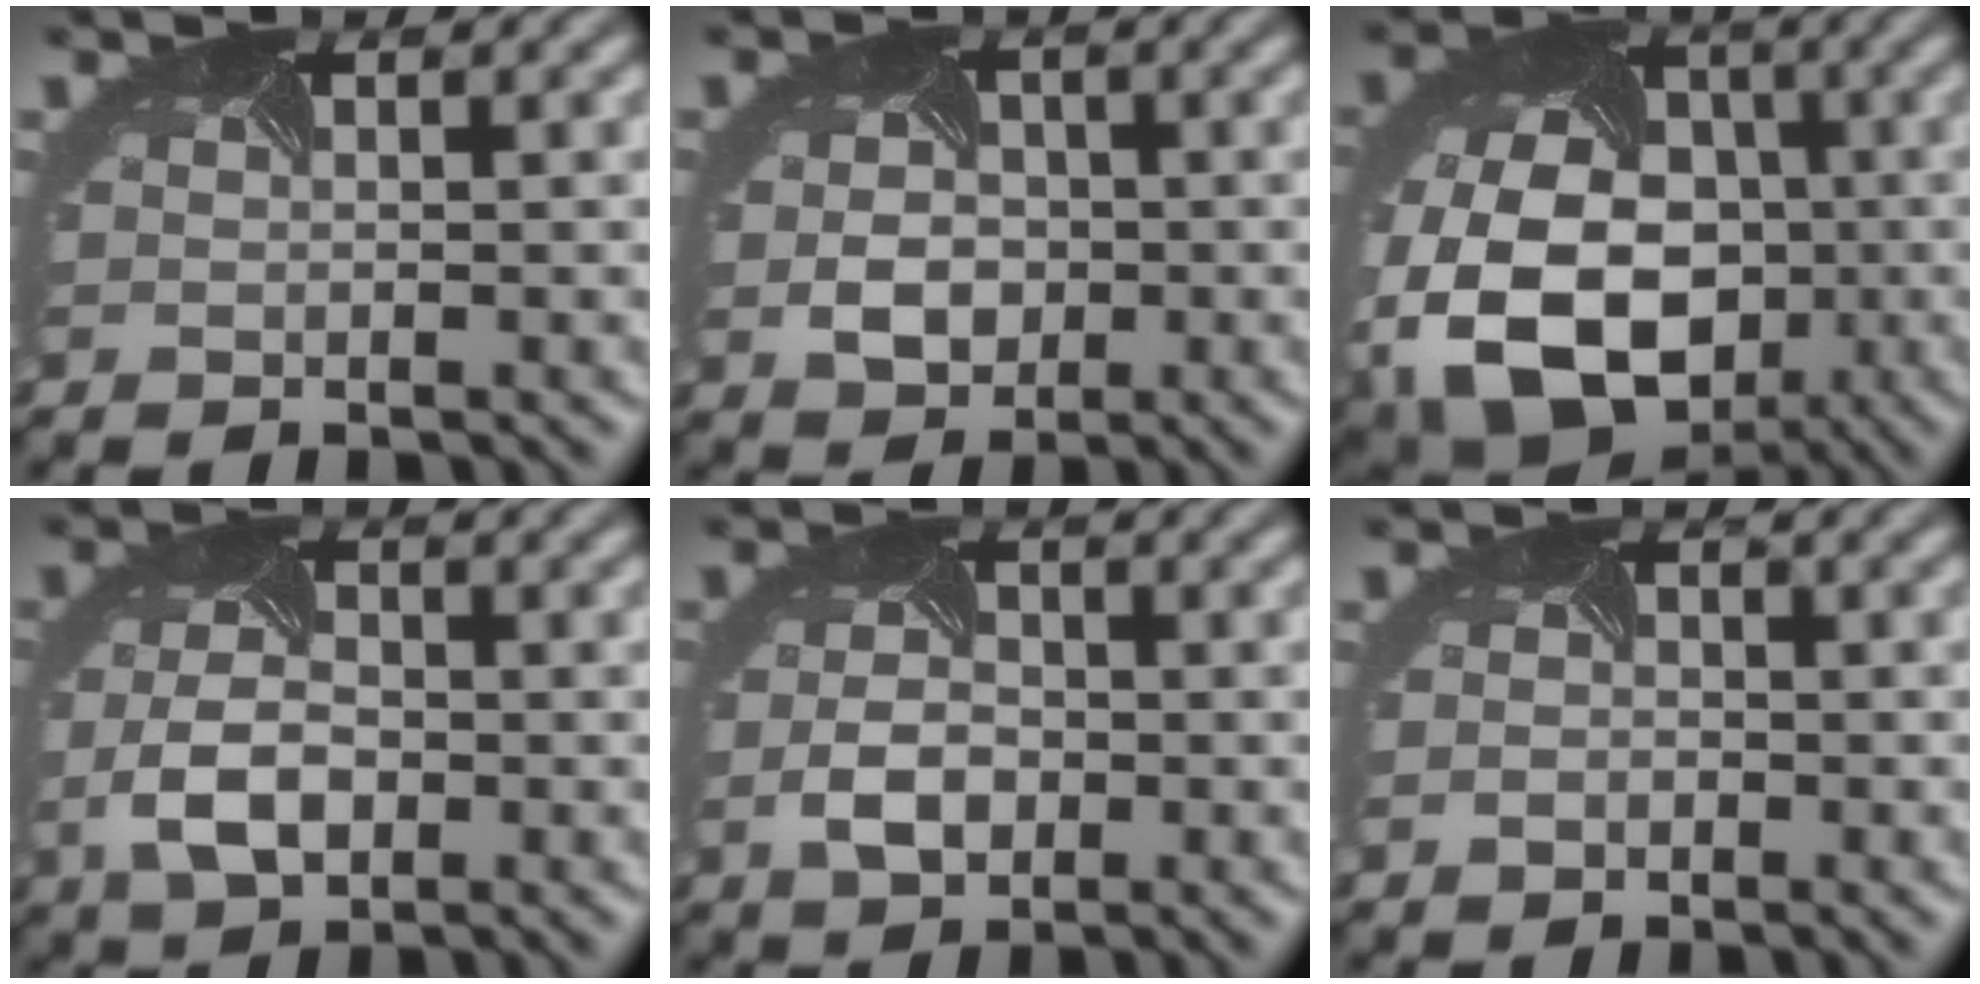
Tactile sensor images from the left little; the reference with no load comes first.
{"total": 4.0, "force": [-0.6, 3.1, 2.4], "torque": [-0.046, -0.006, -0.011]}
{"total": 16.7, "force": [-4.0, 12.2, 10.7], "torque": [-0.203, -0.048, -0.050]}
{"total": 4.6, "force": [-1.2, 2.8, 3.4], "torque": [-0.084, -0.011, -0.024]}
{"total": 3.3, "force": [-1.0, 2.1, 2.3], "torque": [-0.050, -0.008, -0.020]}
{"total": 1.6, "force": [-0.6, 1.3, 0.7], "torque": [-0.008, -0.007, -0.010]}